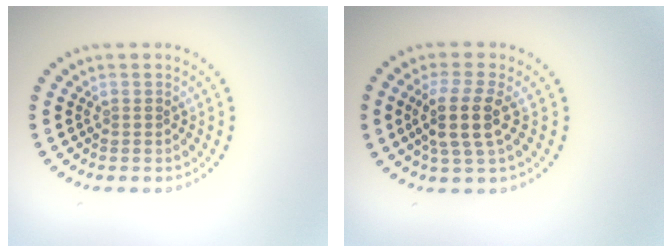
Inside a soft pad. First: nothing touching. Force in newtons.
{"total": 3.5, "press": 3.0, "slide": 1.8}